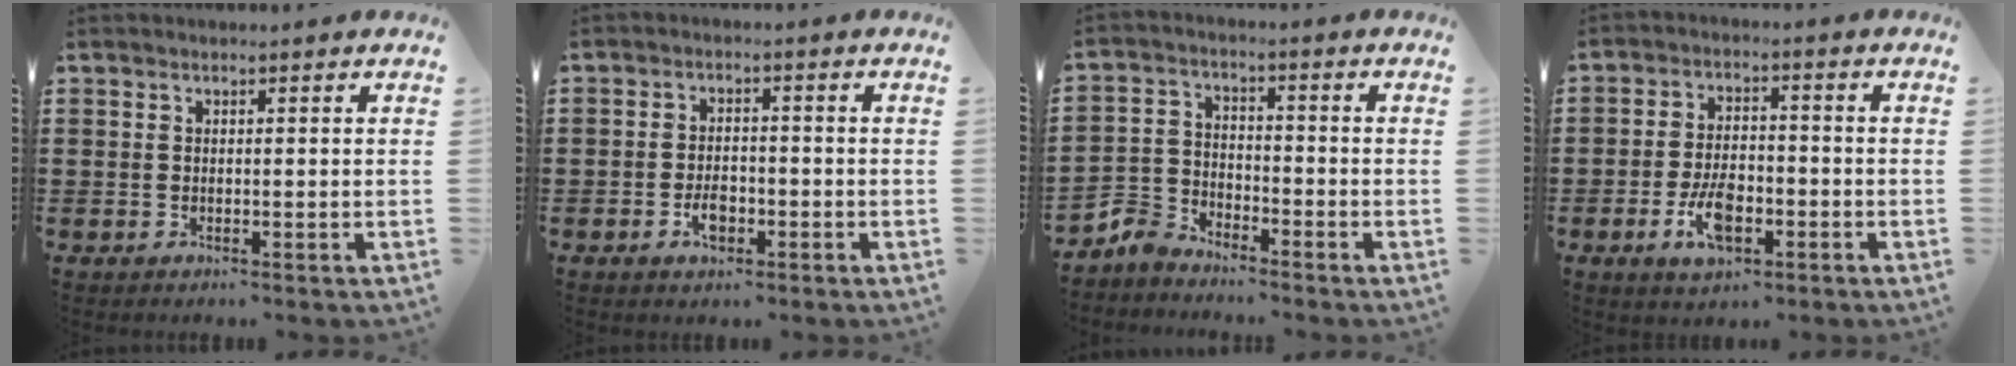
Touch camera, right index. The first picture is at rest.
{"total": 3.3, "force": [-1.4, 1.8, 2.4], "torque": [-0.043, 0.004, -0.025]}
{"total": 5.0, "force": [-4.8, 1.4, 0.7], "torque": [-0.037, 0.004, -0.104]}
{"total": 7.0, "force": [-2.6, 3.3, 5.5], "torque": [-0.115, -0.005, -0.054]}